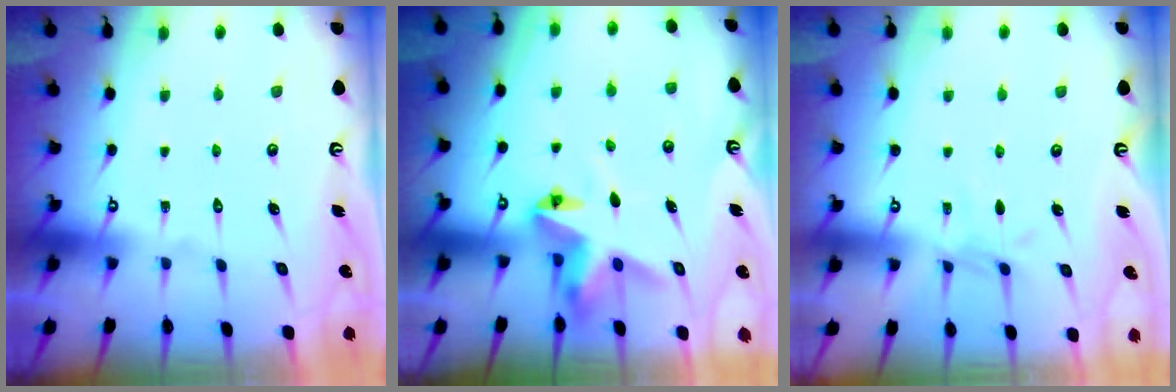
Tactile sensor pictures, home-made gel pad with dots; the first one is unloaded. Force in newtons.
{"total": 4.9, "press": 4.9, "slide": 0.3}
{"total": 4.7, "press": 4.7, "slide": 0.5}